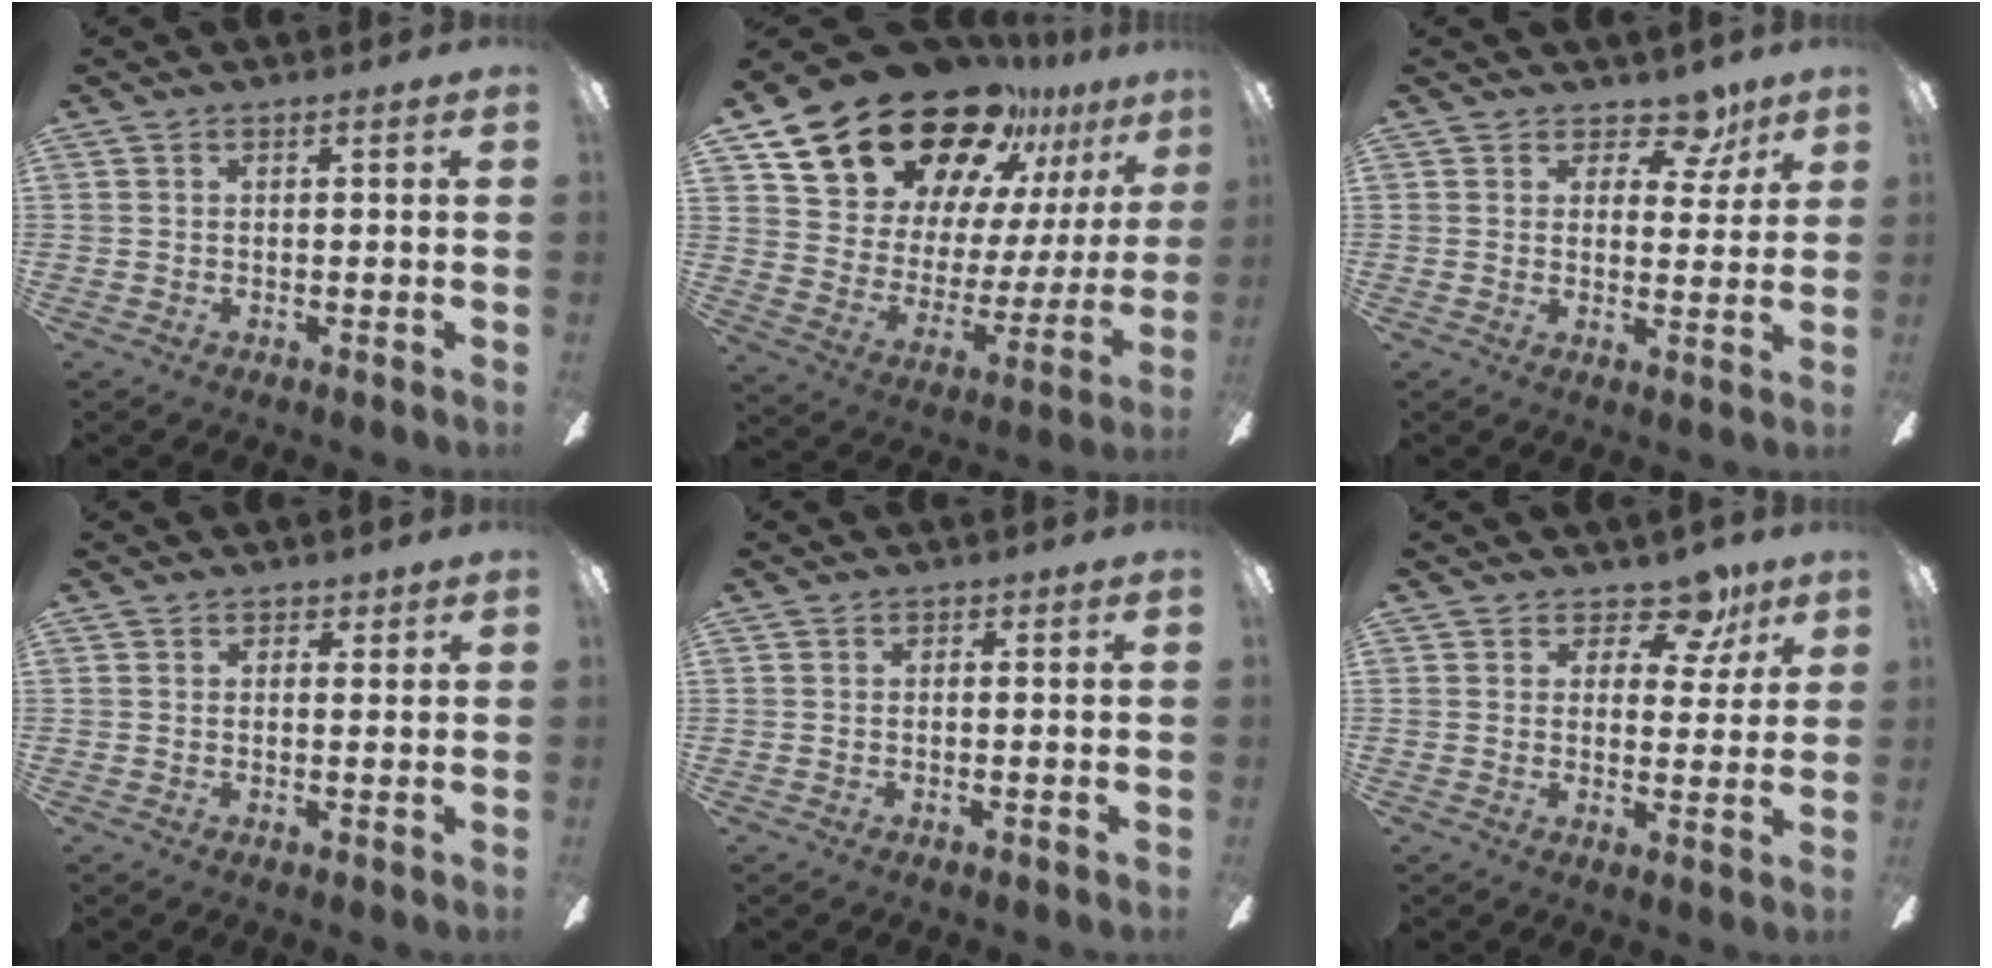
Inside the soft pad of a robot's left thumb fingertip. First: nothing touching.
{"total": 23.9, "force": [18.8, 11.3, 9.4], "torque": [-0.167, -0.121, 0.350]}
{"total": 7.7, "force": [5.4, 4.3, 3.5], "torque": [-0.028, -0.034, 0.091]}
{"total": 1.7, "force": [1.3, 1.0, 0.4], "torque": [0.000, -0.001, 0.023]}
{"total": 0.0}
{"total": 8.9, "force": [6.1, 4.9, 4.1], "torque": [-0.045, -0.035, 0.107]}